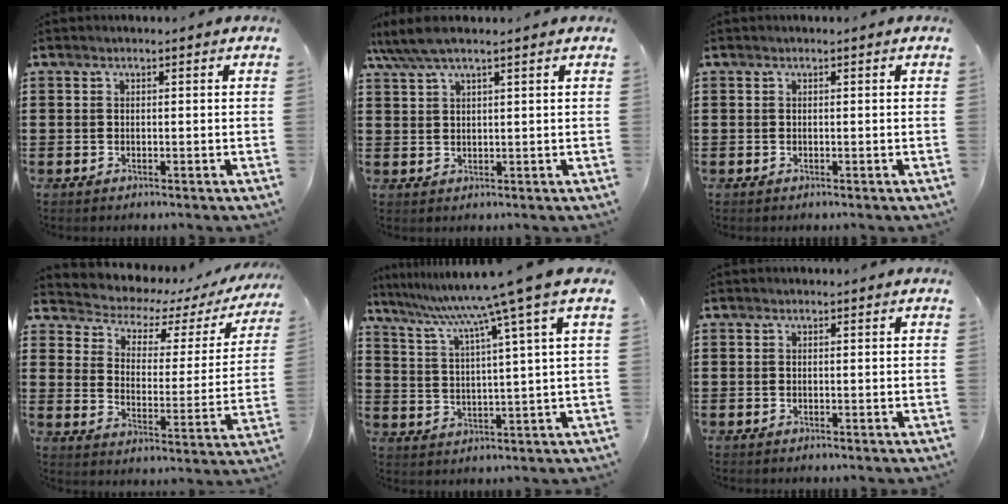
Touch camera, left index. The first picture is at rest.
{"total": 4.3, "force": [2.9, 0.4, 3.1], "torque": [-0.065, 0.004, 0.054]}
{"total": 0.0}
{"total": 3.7, "force": [3.2, 1.6, 1.0], "torque": [-0.043, -0.030, 0.045]}
{"total": 9.4, "force": [6.6, -2.1, 6.3], "torque": [-0.148, -0.044, 0.099]}
{"total": 0.0}